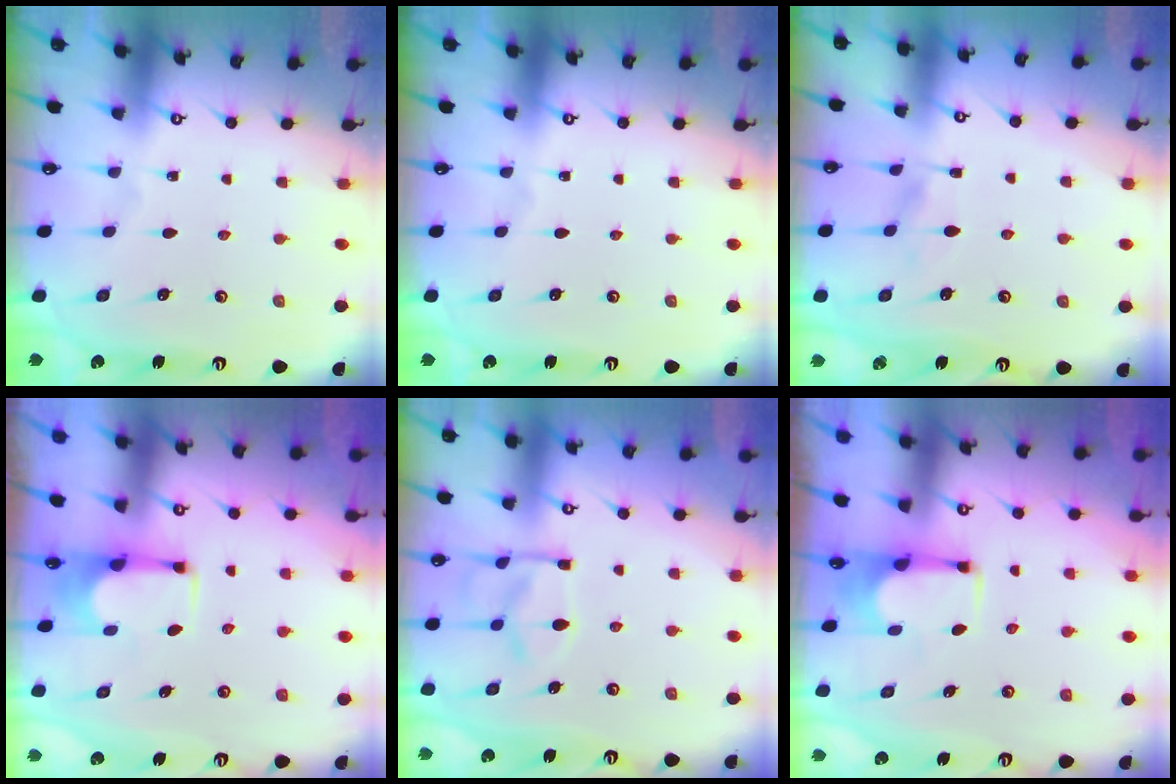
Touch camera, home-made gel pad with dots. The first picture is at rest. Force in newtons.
{"total": 0.0}
{"total": 4.5, "press": 4.5, "slide": 0.5}
{"total": 1.8, "press": 1.5, "slide": 0.9}
{"total": 11.8, "press": 11.8, "slide": 1.2}
{"total": 1.8, "press": 1.6, "slide": 0.8}